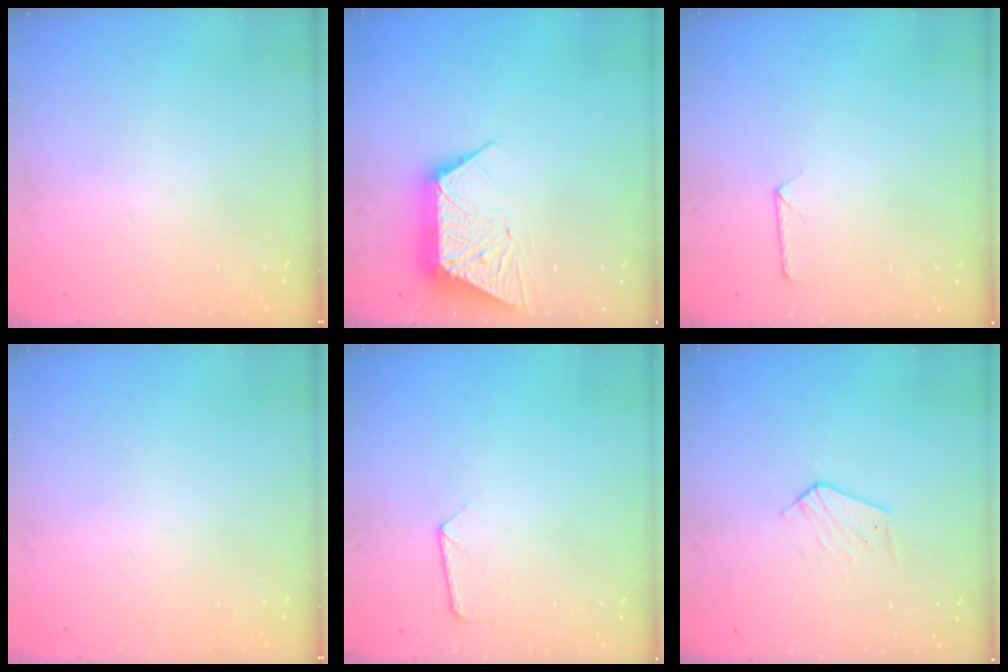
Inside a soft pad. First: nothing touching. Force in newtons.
{"total": 11.3, "press": 11.3, "slide": 0.5}
{"total": 6.9, "press": 6.9, "slide": 0.6}
{"total": 0.0}
{"total": 8.9, "press": 8.8, "slide": 0.5}
{"total": 4.2, "press": 4.2, "slide": 0.4}